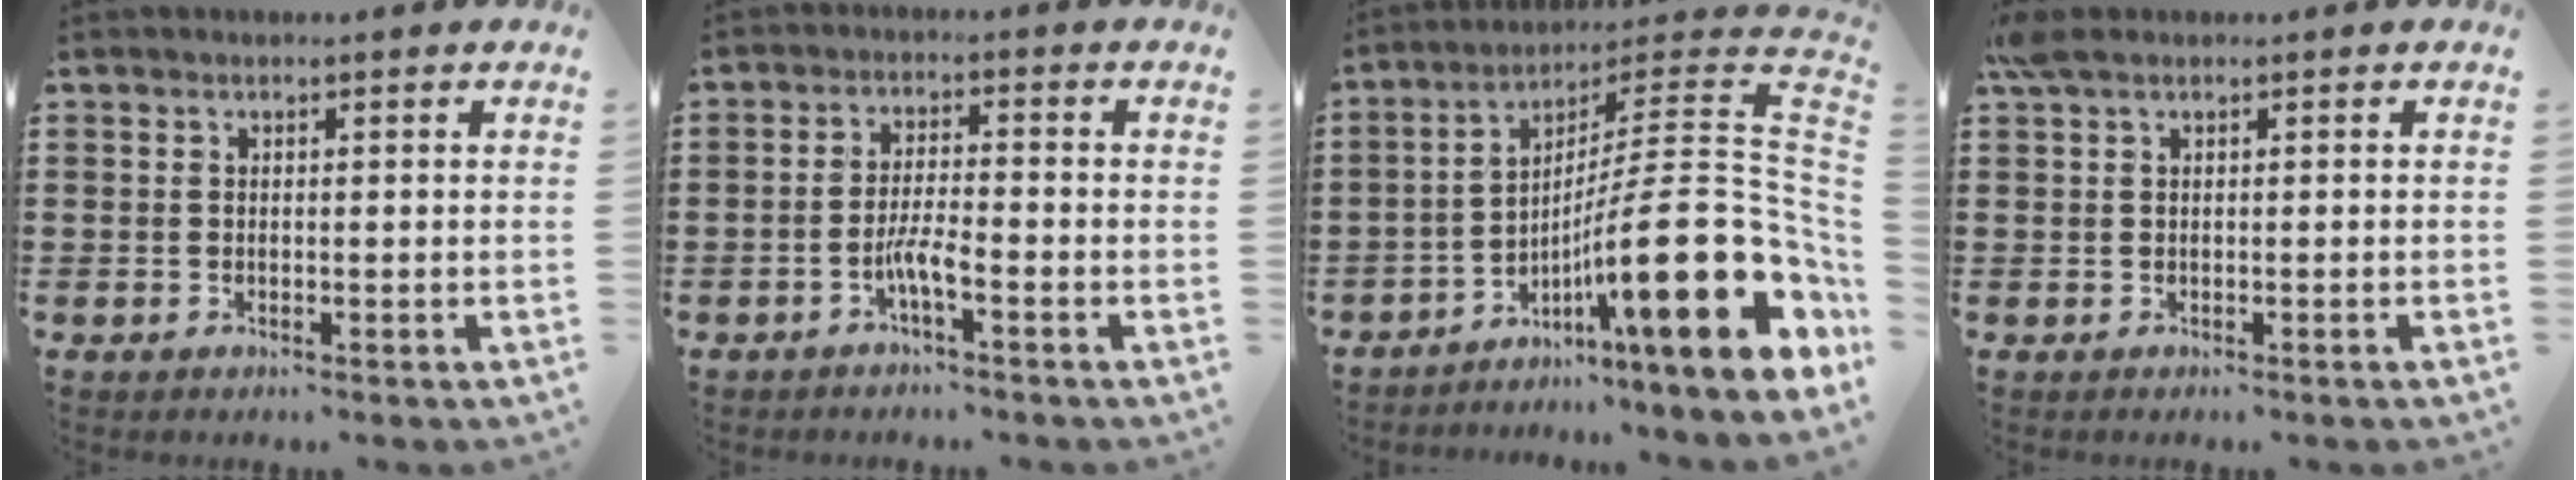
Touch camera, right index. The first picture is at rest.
{"total": 3.7, "force": [-1.9, 0.5, 3.1], "torque": [-0.068, -0.001, -0.039]}
{"total": 19.6, "force": [-6.1, 3.4, 18.3], "torque": [-0.291, -0.031, -0.109]}
{"total": 1.0, "force": [0.1, 0.2, 1.0], "torque": [-0.022, -0.003, 0.002]}